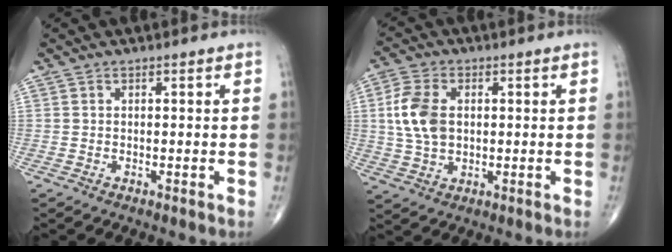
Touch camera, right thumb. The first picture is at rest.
{"total": 9.0, "force": [1.1, 5.8, 6.8], "torque": [-0.138, 0.004, 0.024]}